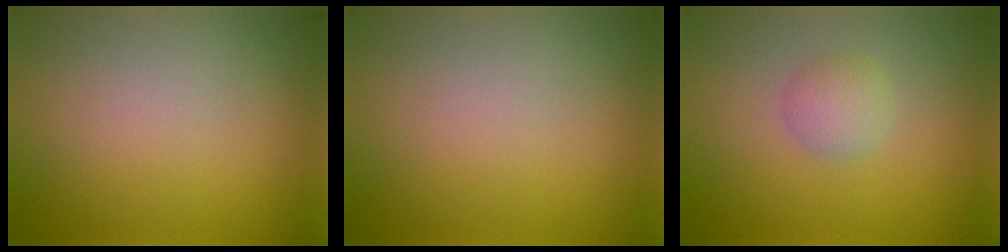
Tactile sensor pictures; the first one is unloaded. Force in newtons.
{"total": 0.0}
{"total": 2.0, "press": 2.0, "slide": 0.0}